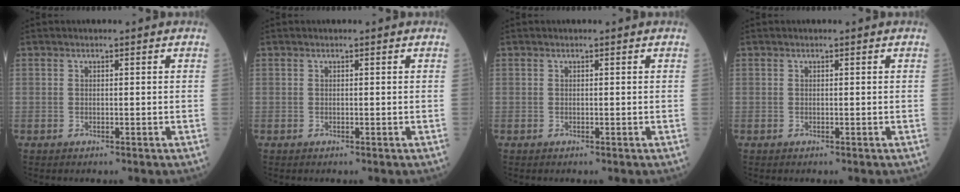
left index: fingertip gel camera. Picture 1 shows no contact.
{"total": 0.0}
{"total": 0.0}
{"total": 0.0}